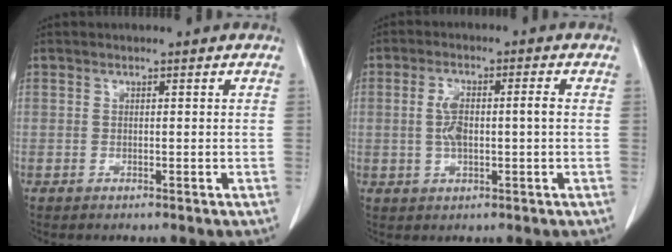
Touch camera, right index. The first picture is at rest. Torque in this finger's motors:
{"motor_torque": [0.22, -0.01, 0.13, 0.04]}